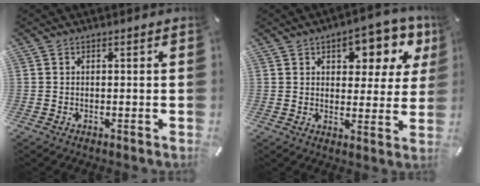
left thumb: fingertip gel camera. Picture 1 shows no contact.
{"total": 10.8, "force": [5.8, 6.1, 6.8], "torque": [-0.077, -0.030, 0.095]}